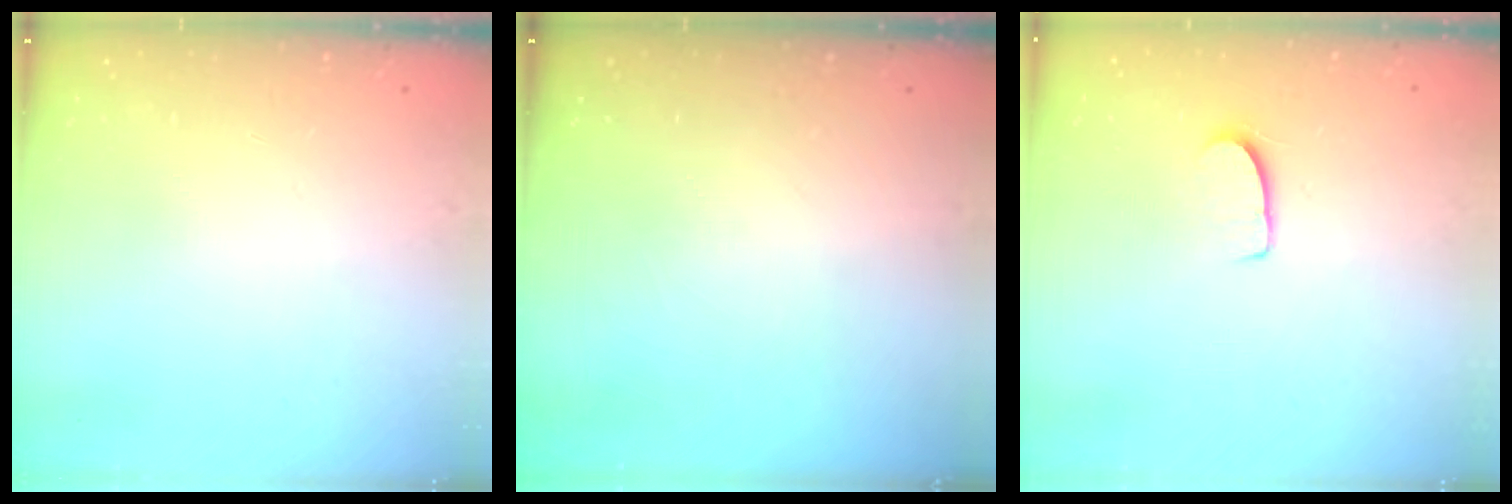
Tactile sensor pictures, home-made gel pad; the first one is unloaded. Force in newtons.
{"total": 0.0}
{"total": 6.6, "press": 6.5, "slide": 0.4}